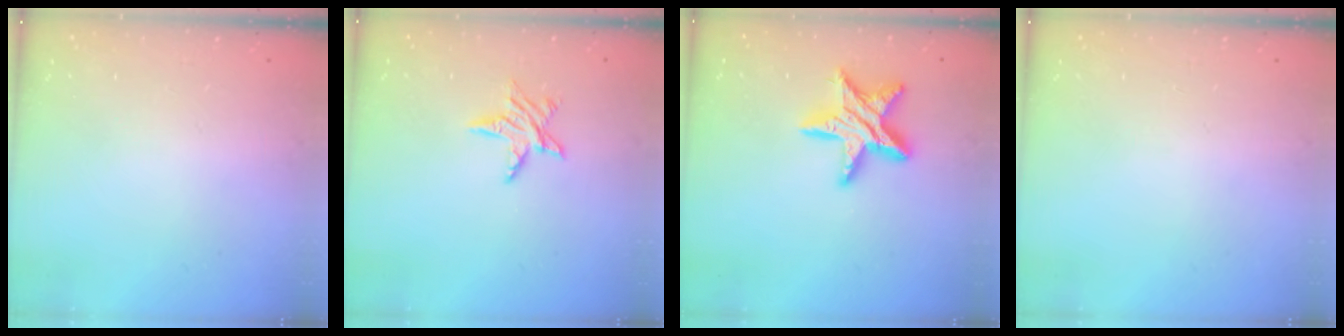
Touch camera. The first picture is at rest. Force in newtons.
{"total": 6.3, "press": 6.3, "slide": 0.3}
{"total": 14.8, "press": 14.7, "slide": 1.3}
{"total": 0.0}